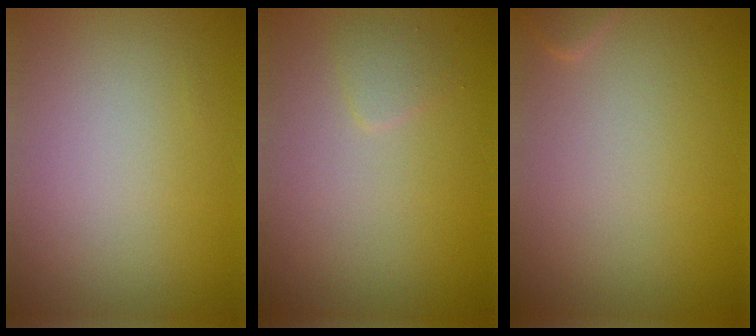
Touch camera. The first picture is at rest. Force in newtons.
{"total": 0.9, "press": 0.9, "slide": 0.1}
{"total": 0.8, "press": 0.8, "slide": 0.1}